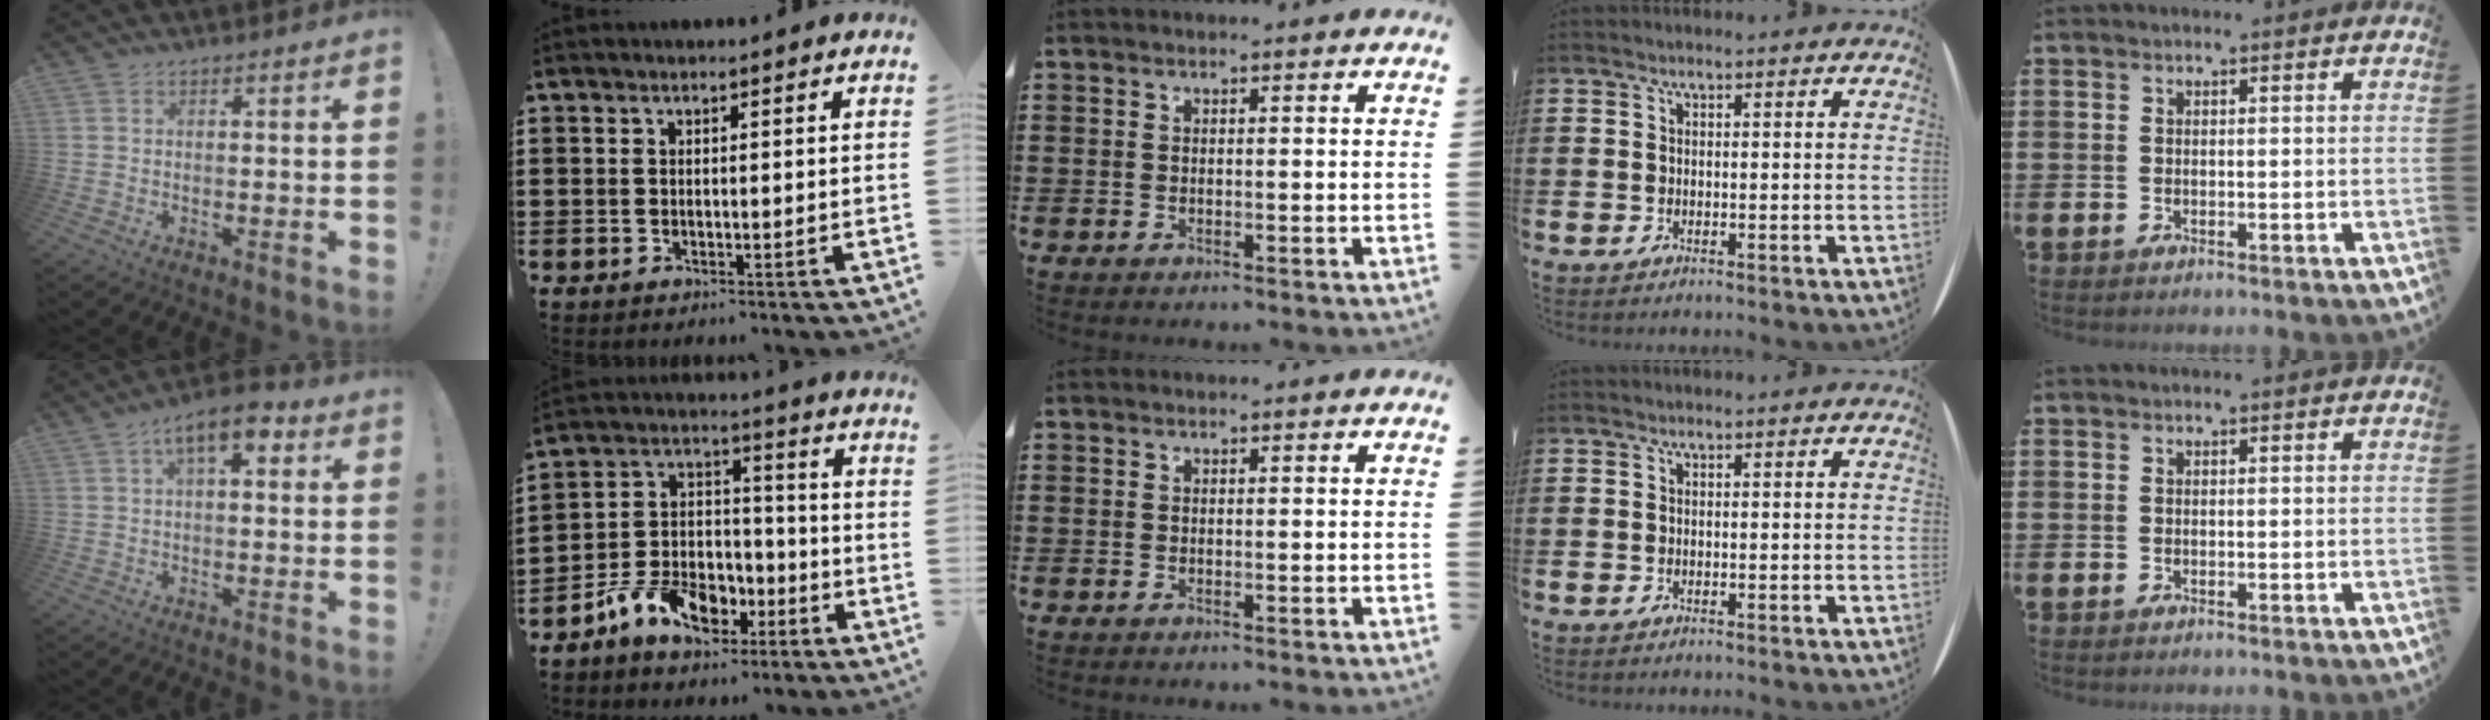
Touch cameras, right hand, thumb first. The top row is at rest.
{"thumb": {"total": 8.5, "force": [3.2, 3.3, 7.2], "torque": [-0.111, -0.010, 0.054]}, "index": {"total": 9.1, "force": [-5.2, 6.2, 4.1], "torque": [-0.092, 0.027, -0.097]}}